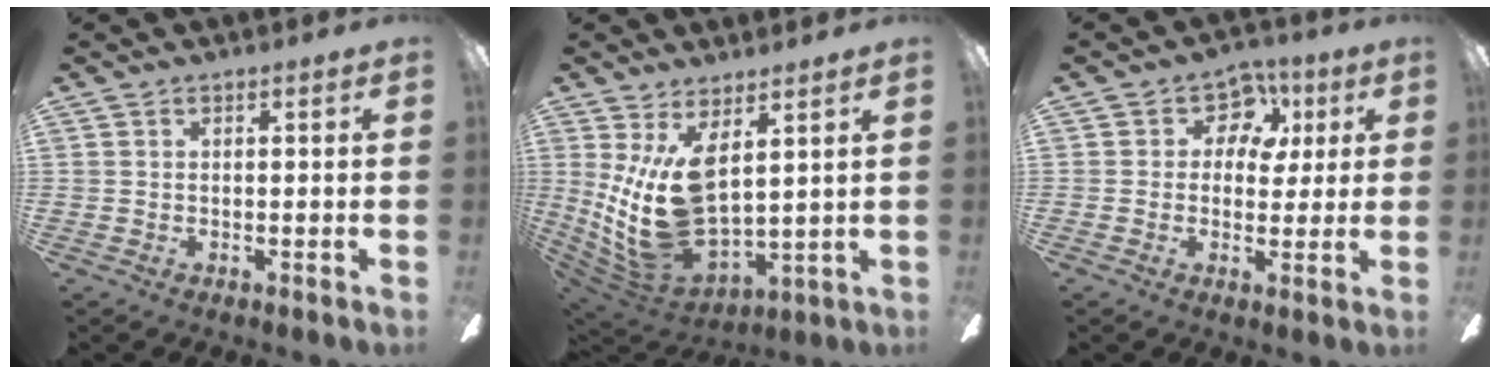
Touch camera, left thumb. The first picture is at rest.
{"total": 16.0, "force": [4.5, 7.8, 13.2], "torque": [-0.289, -0.034, 0.091]}
{"total": 6.0, "force": [2.7, 4.0, 3.5], "torque": [-0.028, -0.004, 0.040]}